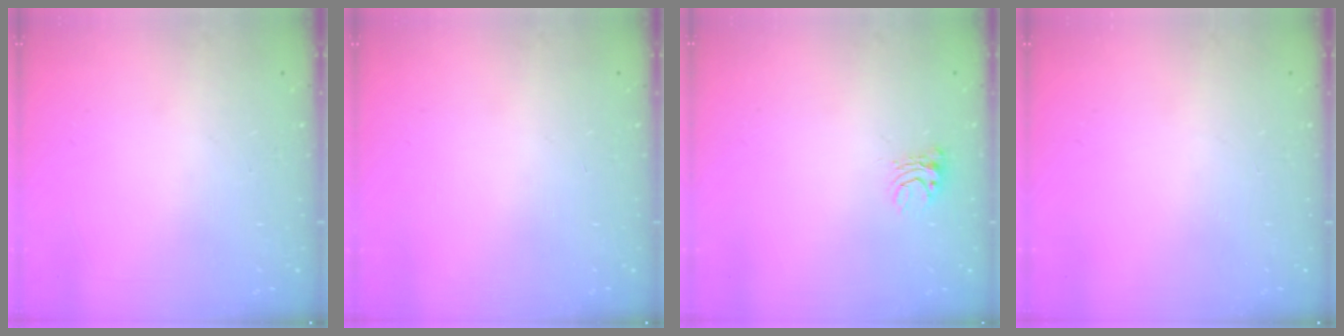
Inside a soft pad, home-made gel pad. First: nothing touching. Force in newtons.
{"total": 0.0}
{"total": 5.3, "press": 5.3, "slide": 0.3}
{"total": 0.0}